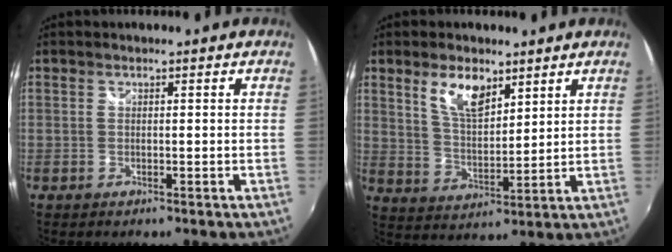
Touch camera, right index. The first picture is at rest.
{"total": 8.2, "force": [4.8, 3.7, 5.5], "torque": [-0.099, 0.005, 0.094]}